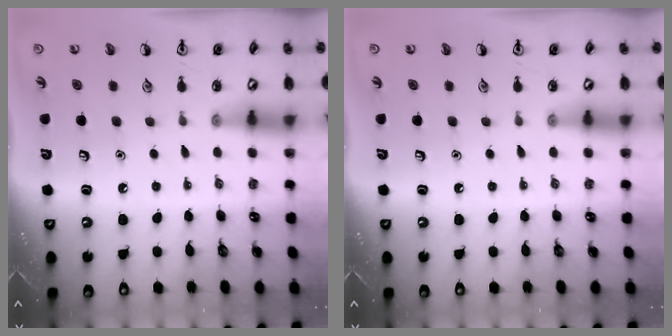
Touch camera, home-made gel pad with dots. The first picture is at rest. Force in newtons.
{"total": 0.0}